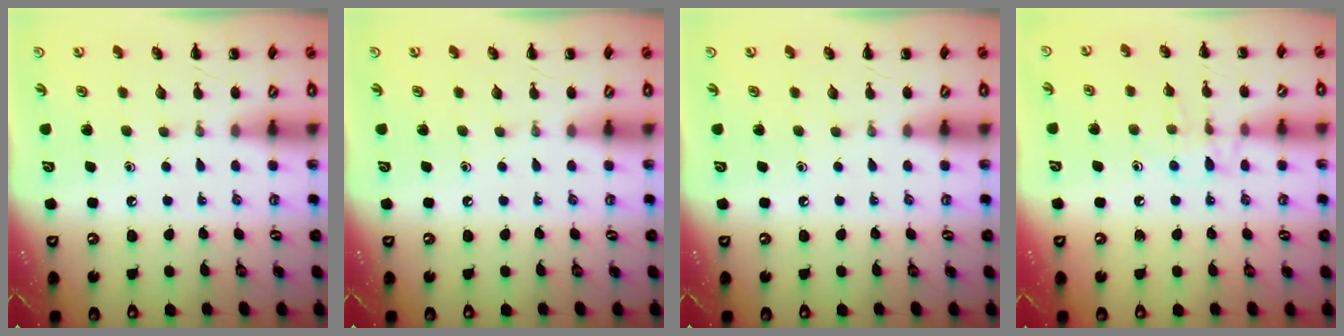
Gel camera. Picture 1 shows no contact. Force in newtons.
{"total": 0.0}
{"total": 0.0}
{"total": 8.0, "press": 8.0, "slide": 0.9}